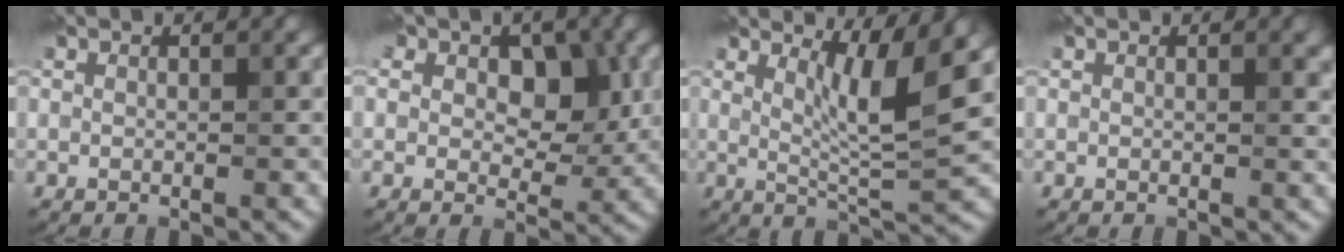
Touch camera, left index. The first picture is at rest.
{"total": 7.1, "force": [2.4, 5.0, 4.5], "torque": [-0.055, 0.006, 0.020]}
{"total": 5.7, "force": [2.4, 1.0, 5.1], "torque": [-0.083, -0.008, 0.042]}
{"total": 1.3, "force": [0.7, 0.4, 1.0], "torque": [-0.008, -0.001, 0.013]}